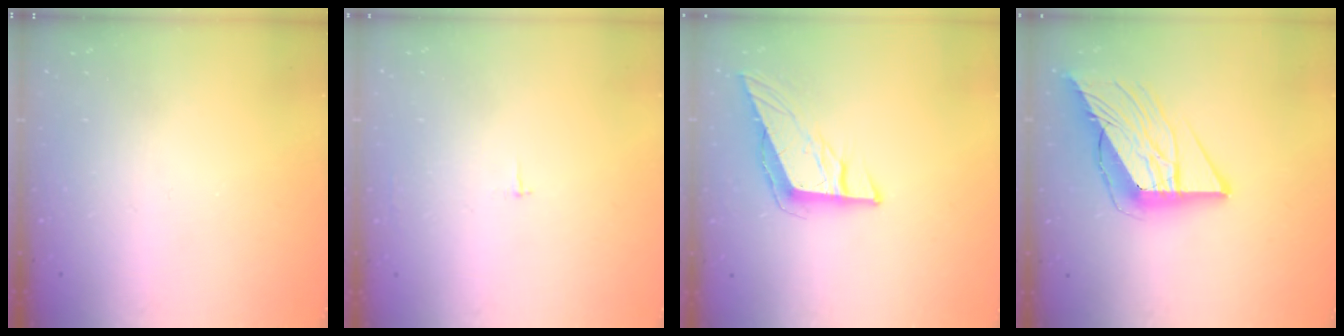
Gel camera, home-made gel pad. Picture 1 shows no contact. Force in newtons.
{"total": 1.8, "press": 1.8, "slide": 0.1}
{"total": 10.2, "press": 10.0, "slide": 1.6}
{"total": 14.7, "press": 14.6, "slide": 1.7}